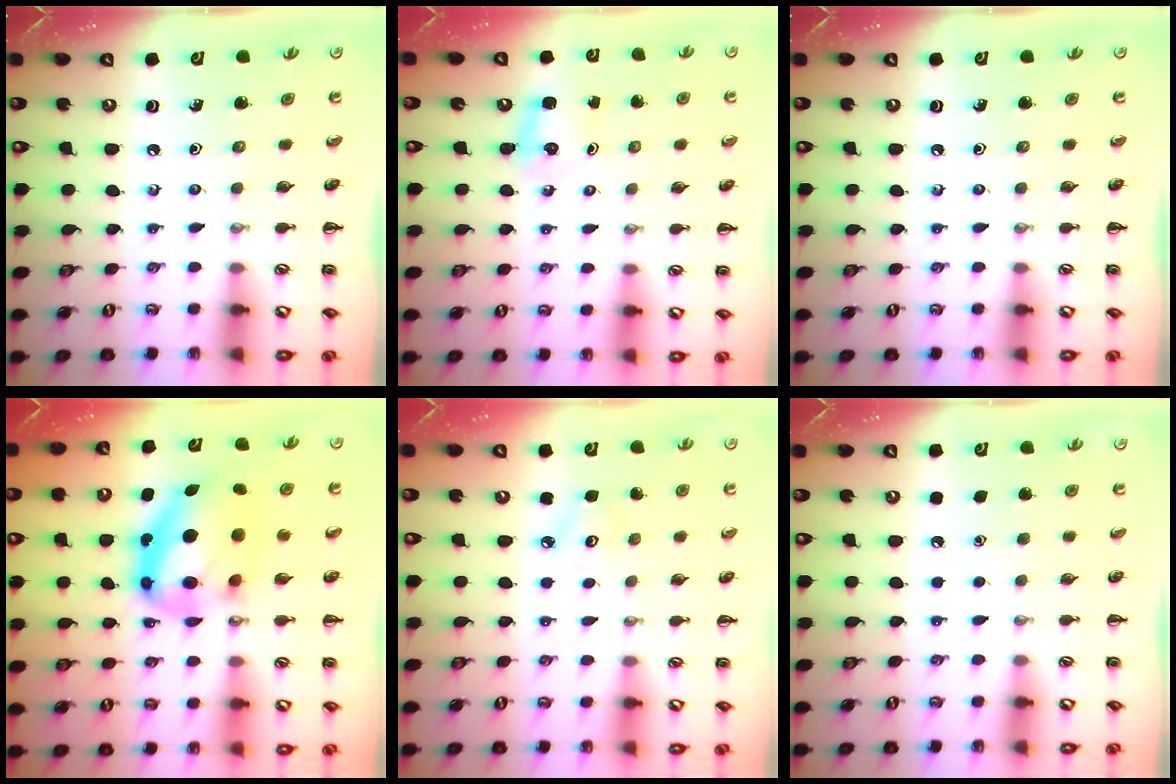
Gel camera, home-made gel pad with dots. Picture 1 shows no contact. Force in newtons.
{"total": 2.8, "press": 2.7, "slide": 0.9}
{"total": 0.0}
{"total": 12.3, "press": 12.0, "slide": 2.8}
{"total": 3.5, "press": 3.4, "slide": 1.0}
{"total": 1.9, "press": 1.9, "slide": 0.2}